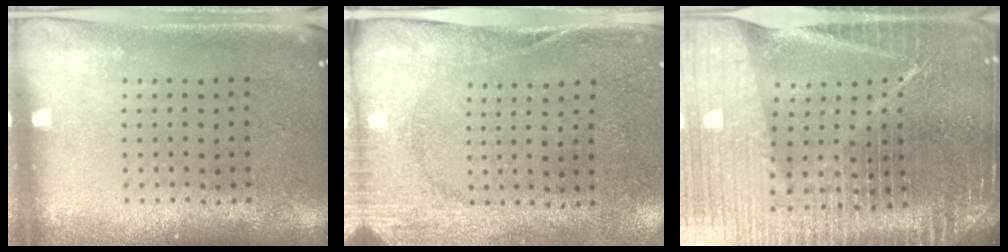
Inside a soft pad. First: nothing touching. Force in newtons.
{"total": 2.8, "press": 2.1, "slide": 1.8}
{"total": 7.0, "press": 6.0, "slide": 3.7}